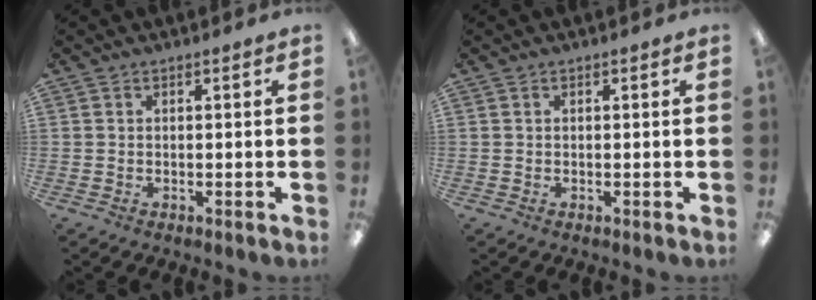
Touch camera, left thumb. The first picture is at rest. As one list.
[{"total": 0.0}]